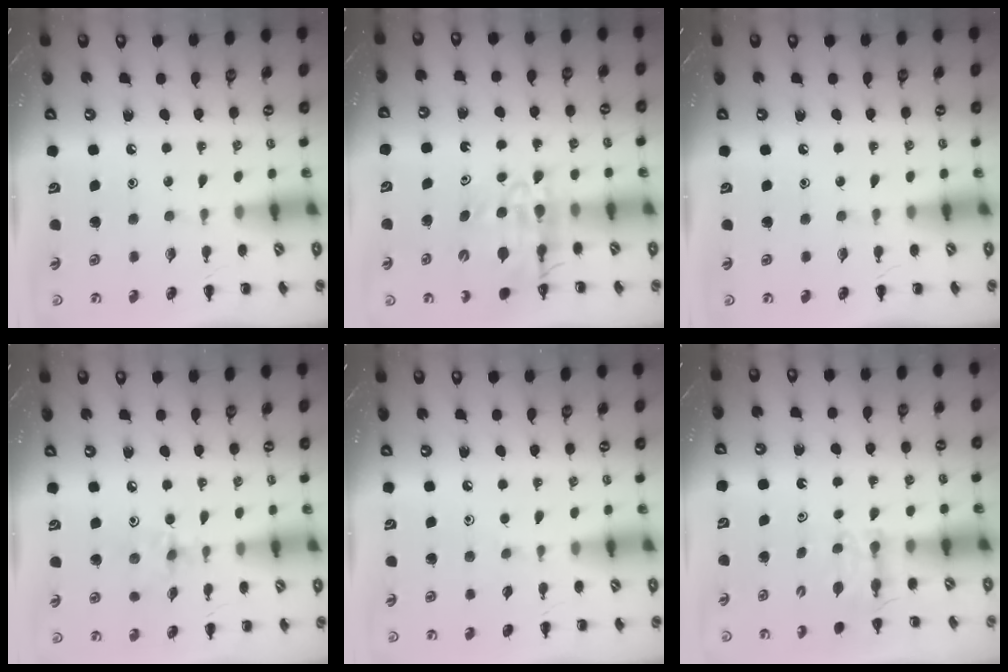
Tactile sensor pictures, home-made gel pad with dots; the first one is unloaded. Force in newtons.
{"total": 13.5, "press": 12.9, "slide": 4.2}
{"total": 0.0}
{"total": 2.9, "press": 2.9, "slide": 0.5}
{"total": 2.9, "press": 2.7, "slide": 1.1}
{"total": 3.6, "press": 3.5, "slide": 1.1}